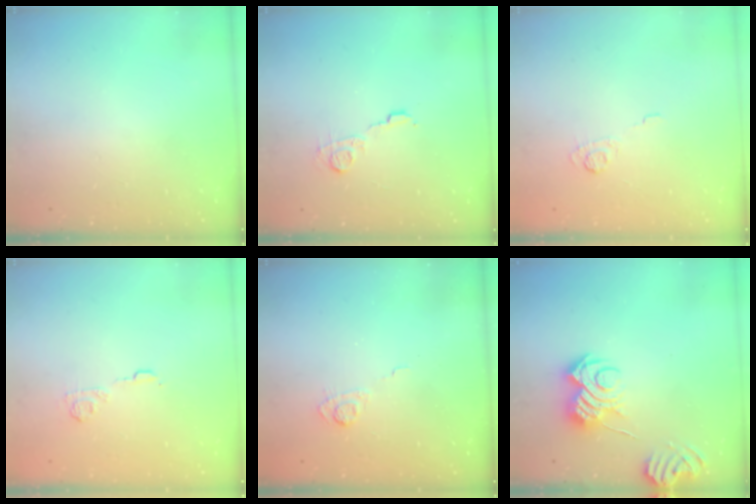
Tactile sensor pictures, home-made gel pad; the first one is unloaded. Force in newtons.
{"total": 7.3, "press": 7.2, "slide": 0.4}
{"total": 3.6, "press": 3.3, "slide": 1.5}
{"total": 5.2, "press": 4.9, "slide": 1.5}
{"total": 3.8, "press": 3.5, "slide": 1.6}
{"total": 9.0, "press": 9.0, "slide": 1.0}